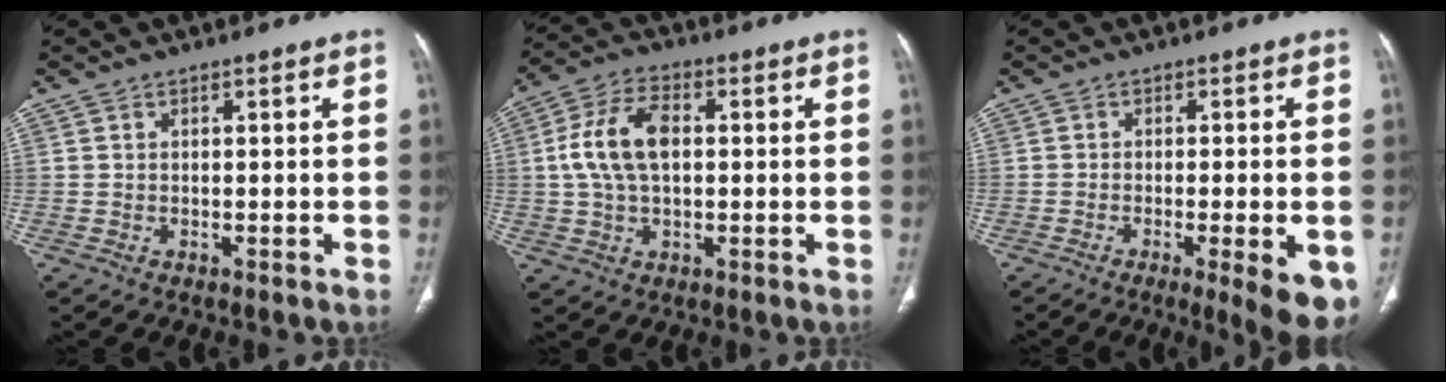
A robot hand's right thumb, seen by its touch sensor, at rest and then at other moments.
{"total": 10.7, "force": [1.0, 6.1, 8.7], "torque": [-0.175, 0.019, 0.018]}
{"total": 10.5, "force": [-4.3, 2.3, 9.4], "torque": [-0.113, -0.011, -0.057]}